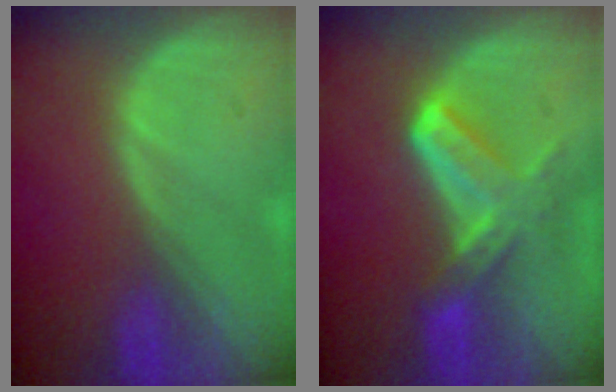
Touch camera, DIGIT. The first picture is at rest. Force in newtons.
{"total": 6.1, "press": 6.1, "slide": 0.1}